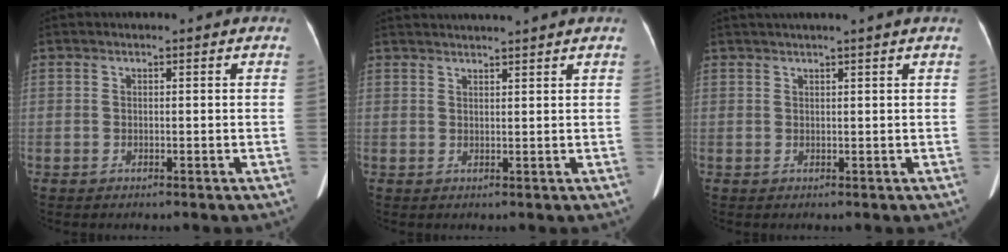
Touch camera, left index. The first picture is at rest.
{"total": 5.6, "force": [5.2, -0.9, 1.9], "torque": [-0.021, 0.028, 0.067]}
{"total": 3.6, "force": [2.8, -1.1, 1.8], "torque": [-0.021, 0.018, 0.045]}